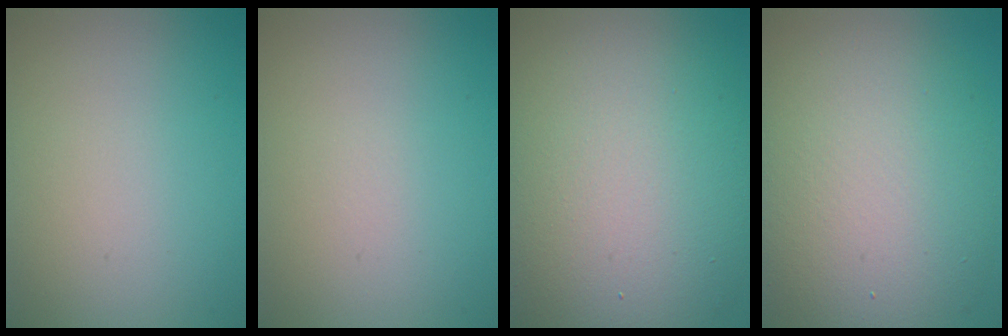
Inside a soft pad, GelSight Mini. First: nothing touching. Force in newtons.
{"total": 0.0}
{"total": 14.0, "press": 14.0, "slide": 0.8}
{"total": 10.3, "press": 10.2, "slide": 0.7}